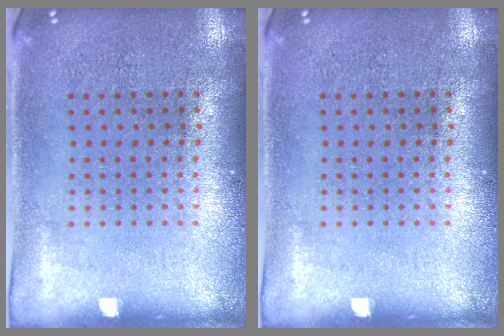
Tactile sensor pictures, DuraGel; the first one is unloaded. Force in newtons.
{"total": 0.0}